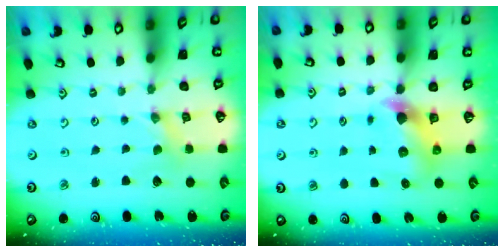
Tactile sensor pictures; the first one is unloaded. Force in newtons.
{"total": 6.8, "press": 6.8, "slide": 0.5}